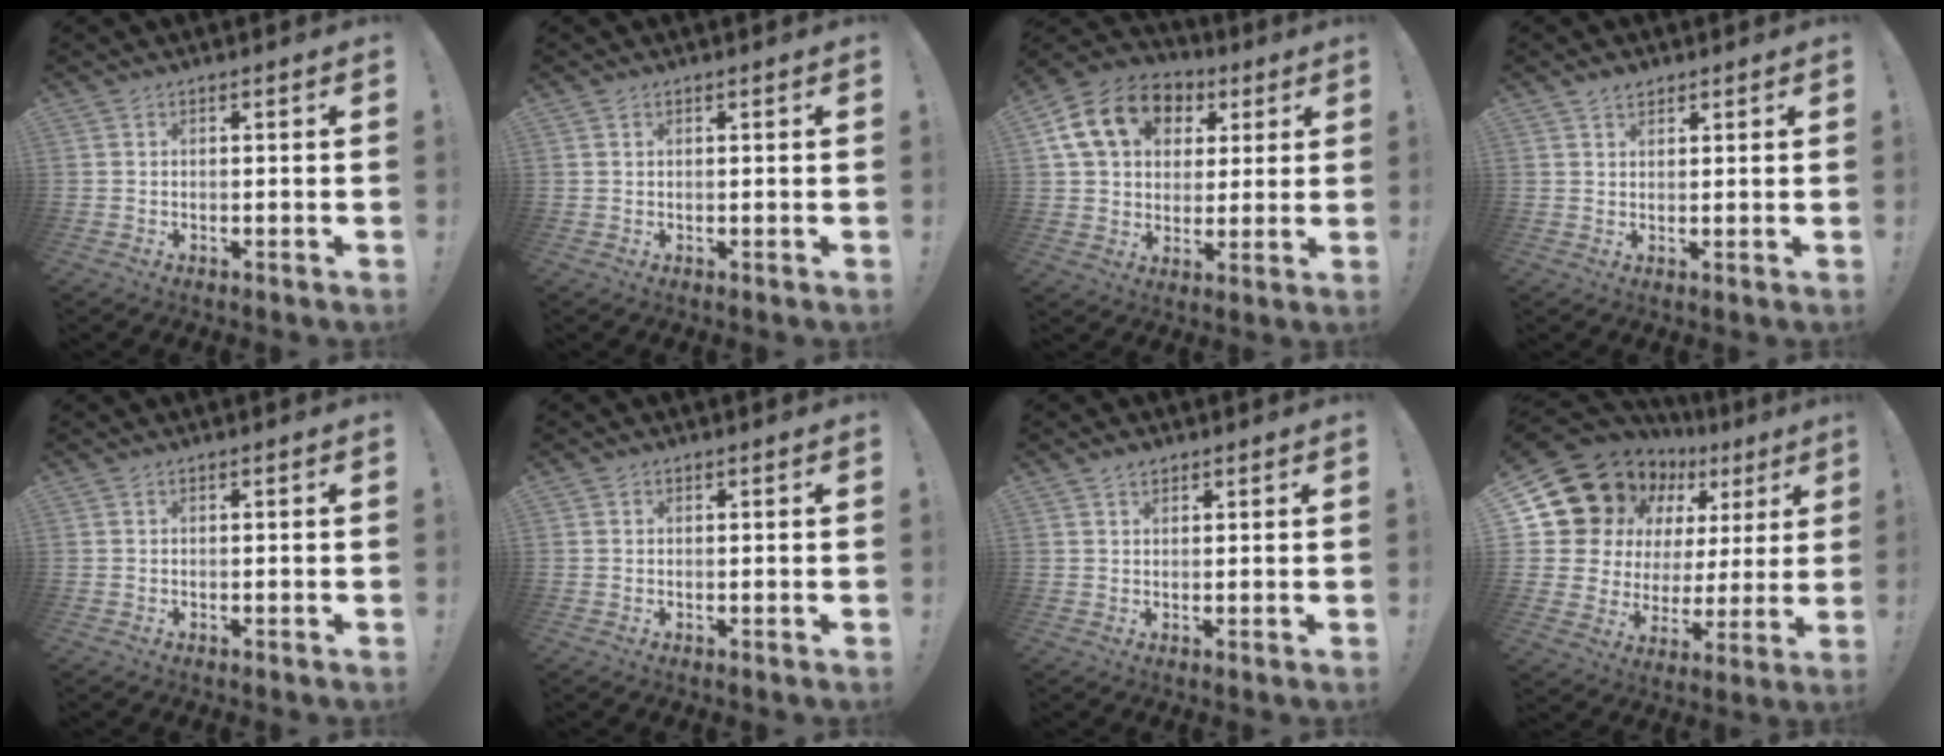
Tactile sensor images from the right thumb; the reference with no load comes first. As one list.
[{"total": 0.7, "force": [0.5, 0.5, 0.1], "torque": [0.004, -0.003, 0.008]}, {"total": 18.2, "force": [6.9, 13.8, 9.7], "torque": [-0.141, -0.014, 0.137]}, {"total": 2.5, "force": [1.9, 1.4, 0.7], "torque": [-0.007, -0.010, 0.035]}, {"total": 0.0}, {"total": 0.5, "force": [0.3, 0.4, -0.2], "torque": [0.009, -0.003, 0.005]}, {"total": 1.9, "force": [1.5, 1.0, 0.8], "torque": [-0.013, -0.006, 0.028]}, {"total": 16.5, "force": [11.9, 9.2, 6.8], "torque": [-0.111, -0.093, 0.235]}]